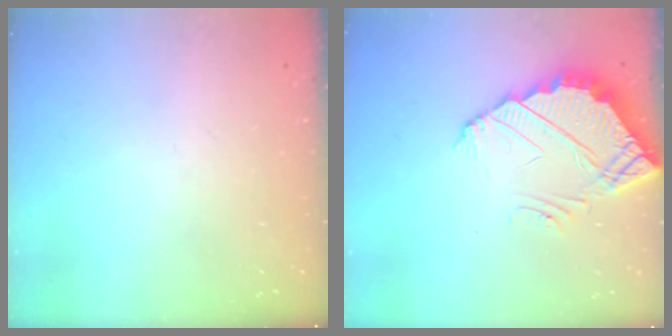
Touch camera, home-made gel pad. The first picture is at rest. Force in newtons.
{"total": 4.2, "press": 4.2, "slide": 0.6}